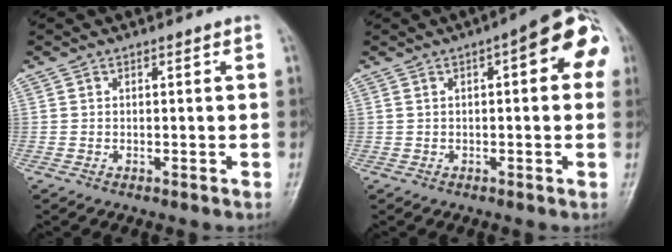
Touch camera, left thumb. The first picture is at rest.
{"total": 10.2, "force": [2.5, 3.6, 9.2], "torque": [-0.093, 0.026, 0.019]}